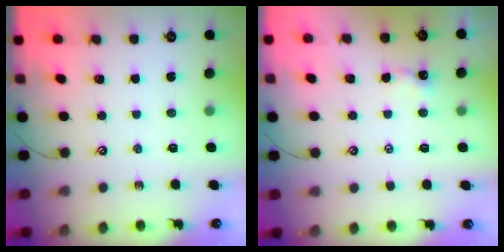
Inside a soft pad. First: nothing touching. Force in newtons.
{"total": 2.2, "press": 2.2, "slide": 0.2}